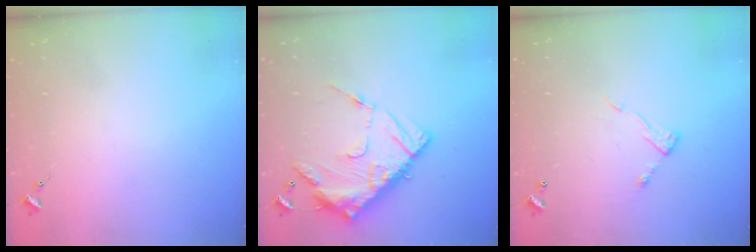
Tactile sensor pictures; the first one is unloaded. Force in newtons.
{"total": 16.0, "press": 15.9, "slide": 1.5}
{"total": 6.6, "press": 6.6, "slide": 0.3}